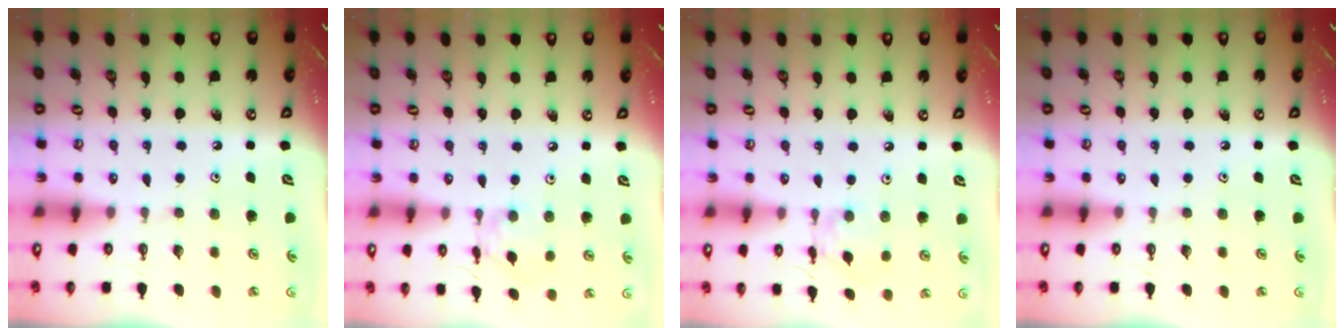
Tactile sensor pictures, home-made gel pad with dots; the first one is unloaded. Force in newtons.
{"total": 5.6, "press": 5.6, "slide": 0.3}
{"total": 5.6, "press": 5.6, "slide": 0.3}
{"total": 0.0}